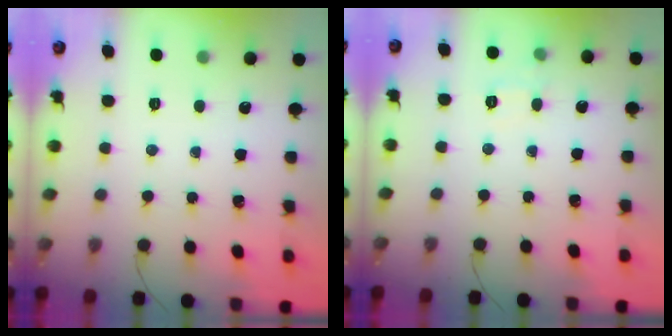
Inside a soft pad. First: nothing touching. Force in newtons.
{"total": 6.7, "press": 6.5, "slide": 1.7}